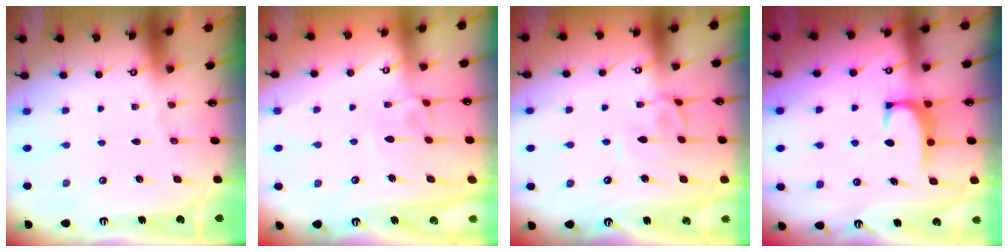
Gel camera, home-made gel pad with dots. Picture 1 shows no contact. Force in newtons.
{"total": 1.4, "press": 1.0, "slide": 1.0}
{"total": 2.7, "press": 2.7, "slide": 0.2}
{"total": 2.0, "press": 1.9, "slide": 0.6}